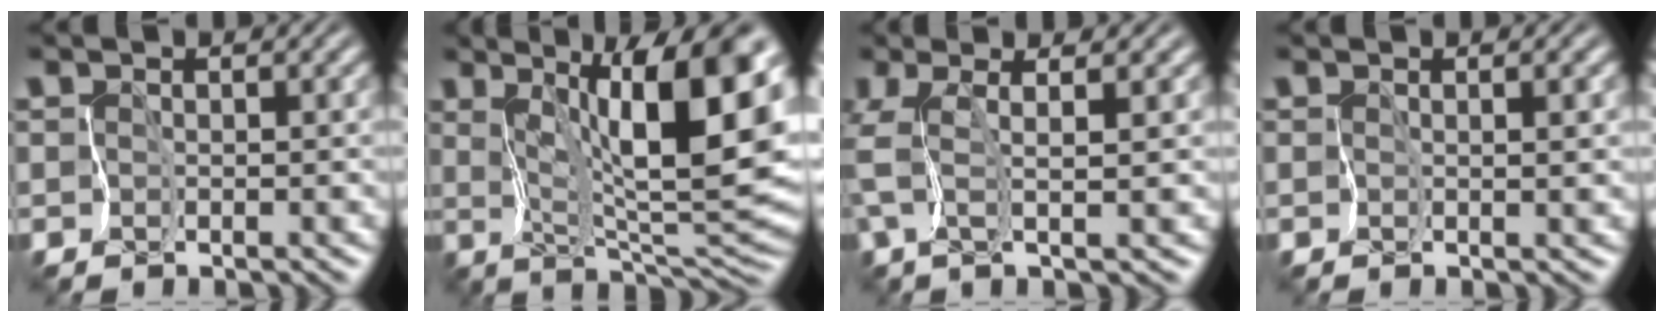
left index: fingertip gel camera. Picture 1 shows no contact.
{"total": 12.0, "force": [3.6, 3.1, 11.1], "torque": [-0.158, -0.011, 0.060]}
{"total": 2.8, "force": [0.4, 0.0, 2.8], "torque": [-0.058, 0.004, -0.001]}
{"total": 2.0, "force": [0.4, 0.5, 1.8], "torque": [-0.023, -0.002, 0.010]}